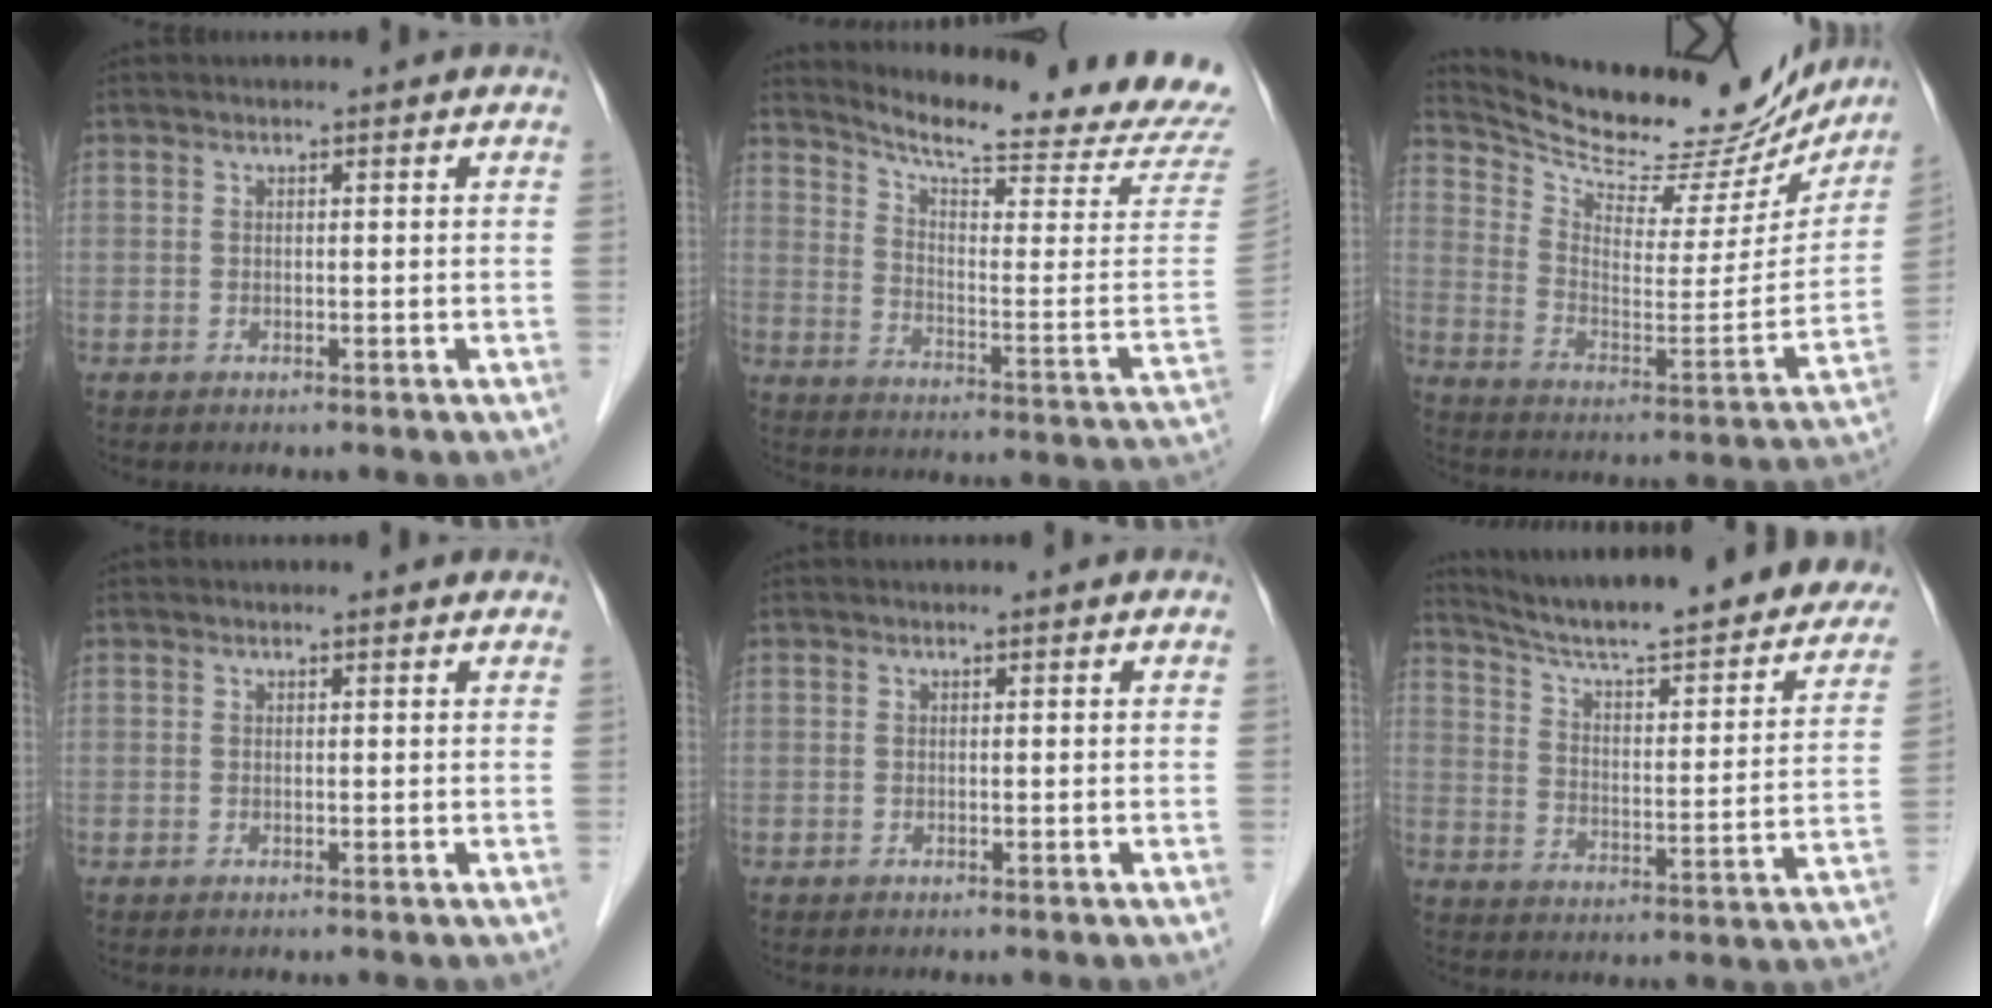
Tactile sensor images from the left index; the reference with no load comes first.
{"total": 21.4, "force": [20.0, -1.0, 7.4], "torque": [-0.130, -0.120, 0.254]}
{"total": 23.5, "force": [21.4, 6.0, 7.5], "torque": [-0.121, -0.045, 0.302]}
{"total": 0.8, "force": [0.8, 0.2, 0.1], "torque": [-0.013, 0.002, 0.006]}
{"total": 0.0}
{"total": 29.4, "force": [25.8, 4.3, 13.6], "torque": [-0.204, -0.051, 0.333]}